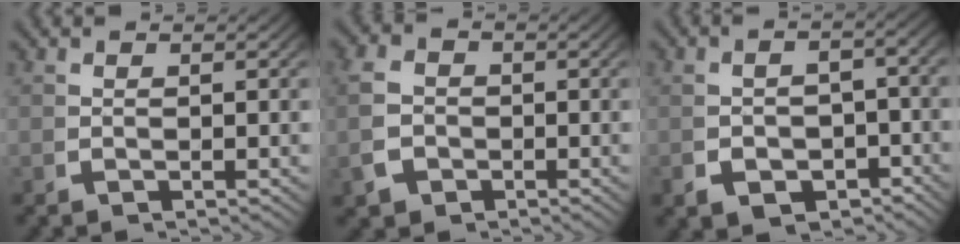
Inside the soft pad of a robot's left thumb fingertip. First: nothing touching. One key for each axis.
{"total": 4.7, "fx": -0.9, "fy": 4.2, "fz": 2.0, "tx": -0.053, "ty": -0.015, "tz": -0.011}
{"total": 5.0, "fx": -2.0, "fy": 3.3, "fz": 3.1, "tx": -0.049, "ty": -0.019, "tz": -0.022}